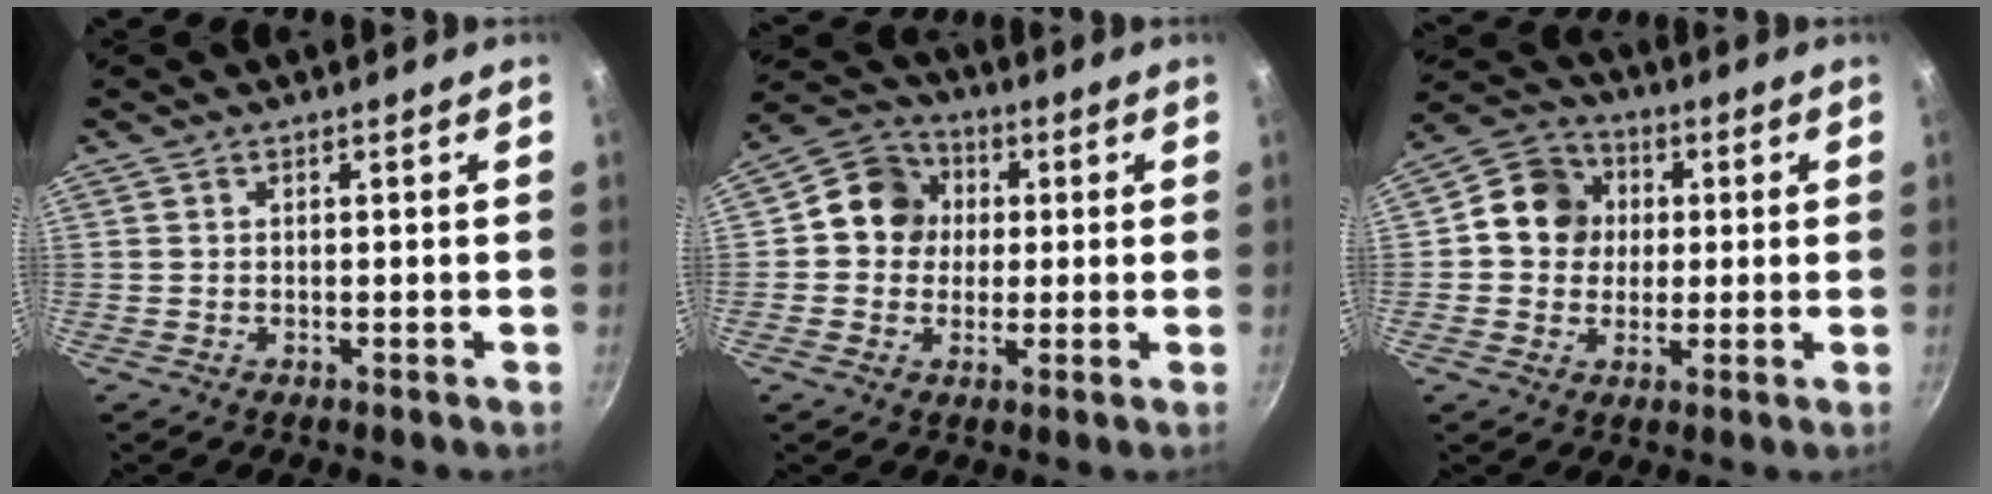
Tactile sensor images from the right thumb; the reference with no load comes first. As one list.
[{"total": 9.5, "force": [1.0, 8.7, 3.8], "torque": [-0.028, 0.014, -0.005]}, {"total": 10.1, "force": [1.3, 9.1, 4.2], "torque": [-0.035, 0.012, 0.002]}]